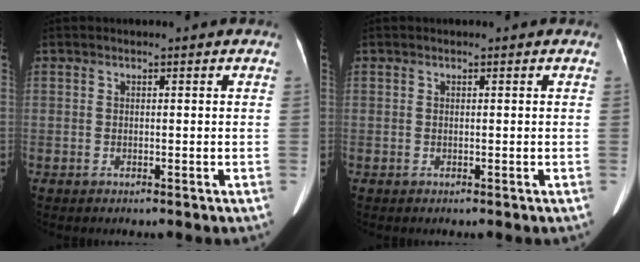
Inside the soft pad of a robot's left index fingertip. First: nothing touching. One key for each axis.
{"total": 0.0}